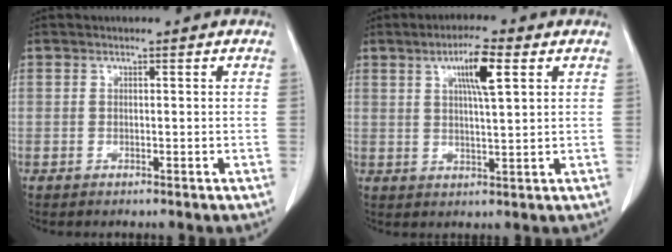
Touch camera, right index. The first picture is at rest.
{"total": 6.6, "force": [2.8, 0.5, 6.0], "torque": [-0.104, 0.004, 0.046]}